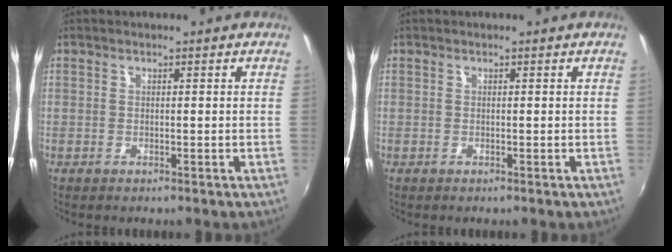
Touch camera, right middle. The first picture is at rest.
{"total": 0.0}